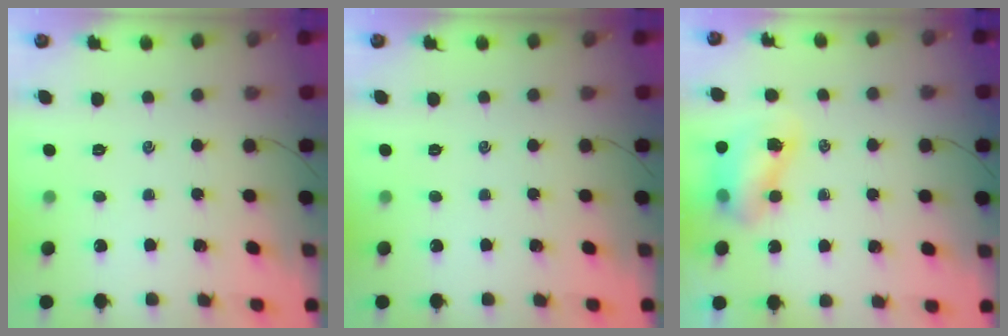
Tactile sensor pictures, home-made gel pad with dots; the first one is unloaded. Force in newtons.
{"total": 0.0}
{"total": 8.6, "press": 8.5, "slide": 1.7}